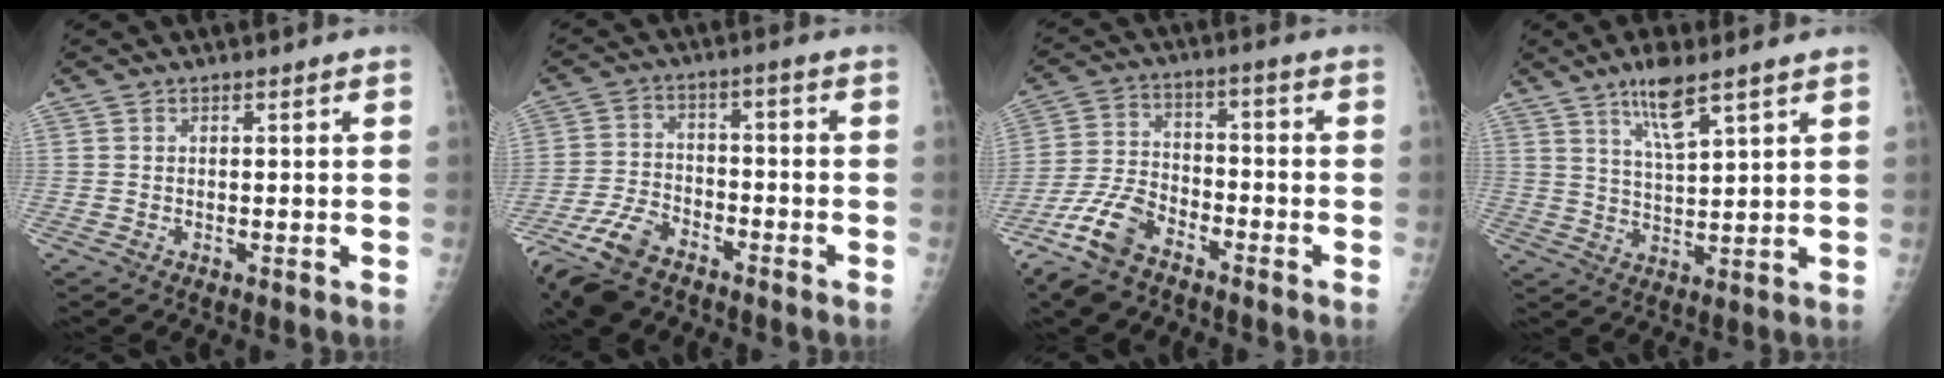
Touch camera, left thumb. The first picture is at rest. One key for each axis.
{"total": 11.6, "fx": -8.5, "fy": 5.5, "fz": 5.8, "tx": -0.122, "ty": 0.023, "tz": -0.158}
{"total": 11.0, "fx": -7.6, "fy": 5.2, "fz": 6.0, "tx": -0.126, "ty": 0.034, "tz": -0.153}
{"total": 7.4, "fx": 4.8, "fy": 1.6, "fz": 5.4, "tx": -0.096, "ty": -0.028, "tz": 0.092}